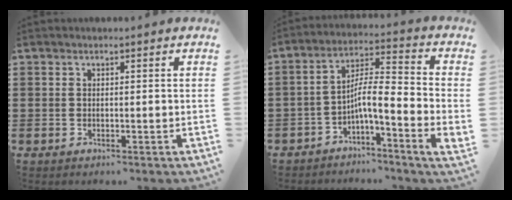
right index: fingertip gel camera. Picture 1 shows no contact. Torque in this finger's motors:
{"motor_torque": [1.28, 0.00, 0.62, 0.13]}